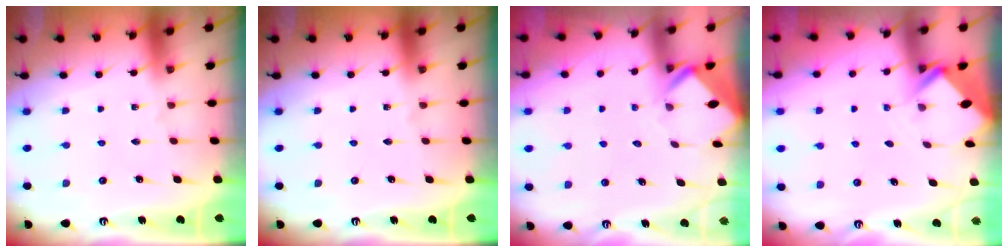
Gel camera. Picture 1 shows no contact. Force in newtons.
{"total": 0.0}
{"total": 2.6, "press": 2.6, "slide": 0.1}
{"total": 2.6, "press": 2.6, "slide": 0.2}